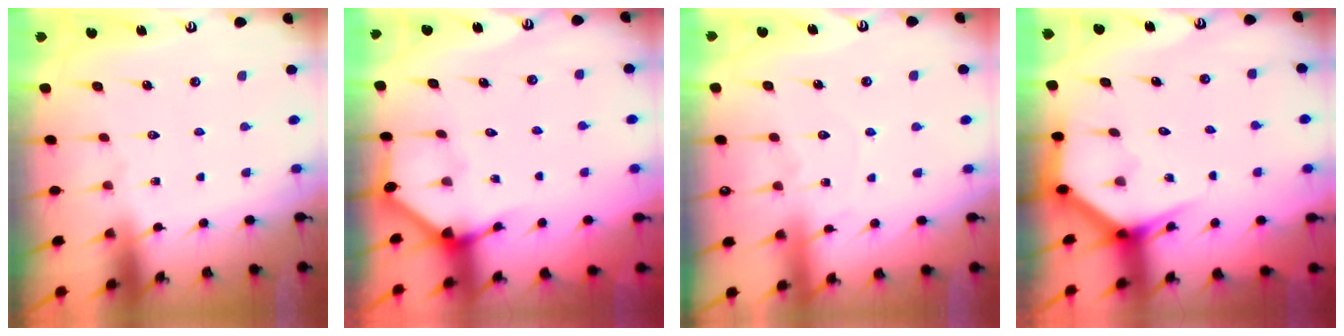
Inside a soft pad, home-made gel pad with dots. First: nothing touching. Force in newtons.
{"total": 2.5, "press": 2.5, "slide": 0.2}
{"total": 3.4, "press": 3.4, "slide": 0.4}
{"total": 3.4, "press": 3.4, "slide": 0.2}